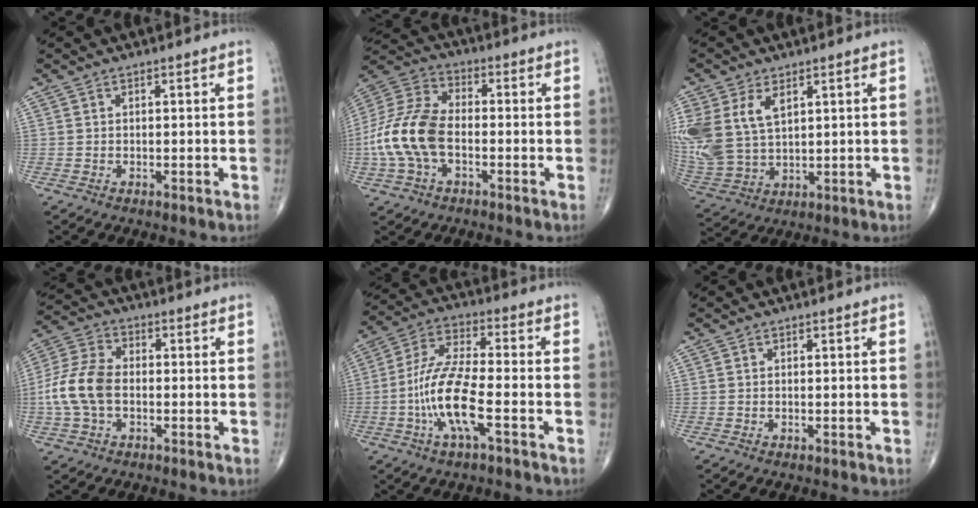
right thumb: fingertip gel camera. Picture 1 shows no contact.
{"total": 14.9, "force": [-2.9, 8.9, 11.7], "torque": [-0.257, 0.033, -0.059]}
{"total": 15.6, "force": [5.2, 10.0, 10.8], "torque": [-0.258, -0.005, 0.118]}
{"total": 11.0, "force": [-1.5, 7.0, 8.3], "torque": [-0.178, 0.026, -0.036]}
{"total": 12.8, "force": [-4.0, 3.3, 11.8], "torque": [-0.253, 0.026, -0.079]}
{"total": 0.0}